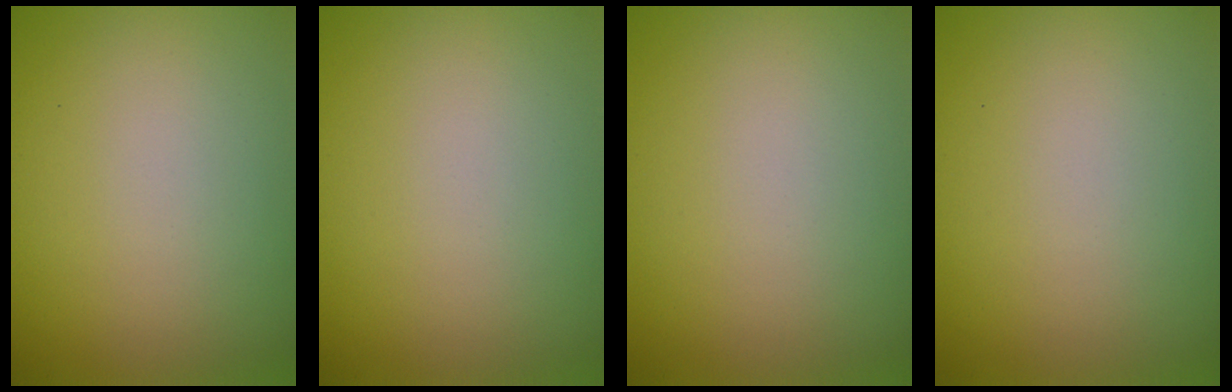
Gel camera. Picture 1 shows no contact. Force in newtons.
{"total": 0.0}
{"total": 0.0}
{"total": 0.0}